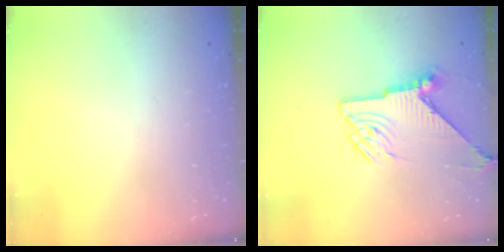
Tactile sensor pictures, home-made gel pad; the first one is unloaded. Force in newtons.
{"total": 11.3, "press": 11.3, "slide": 0.9}